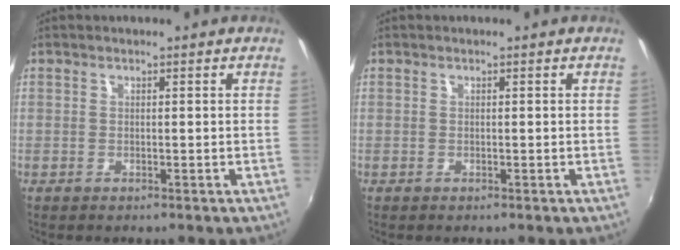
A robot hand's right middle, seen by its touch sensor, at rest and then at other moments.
{"total": 0.0}